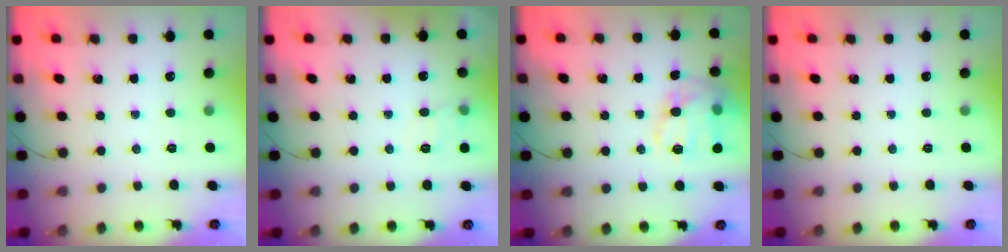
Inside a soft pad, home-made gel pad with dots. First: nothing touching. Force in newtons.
{"total": 5.2, "press": 4.8, "slide": 1.8}
{"total": 16.9, "press": 16.9, "slide": 1.1}
{"total": 0.0}